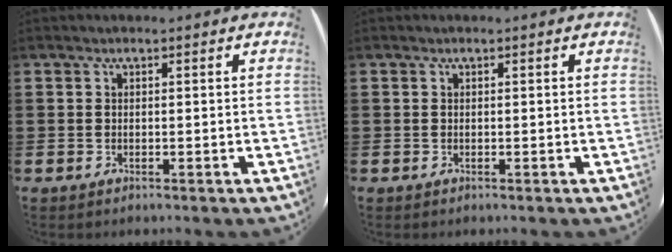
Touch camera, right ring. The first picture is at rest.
{"total": 0.0}